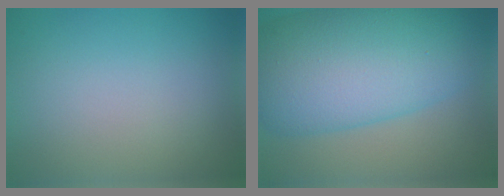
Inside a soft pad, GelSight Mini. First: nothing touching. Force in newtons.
{"total": 12.8, "press": 12.8, "slide": 0.4}